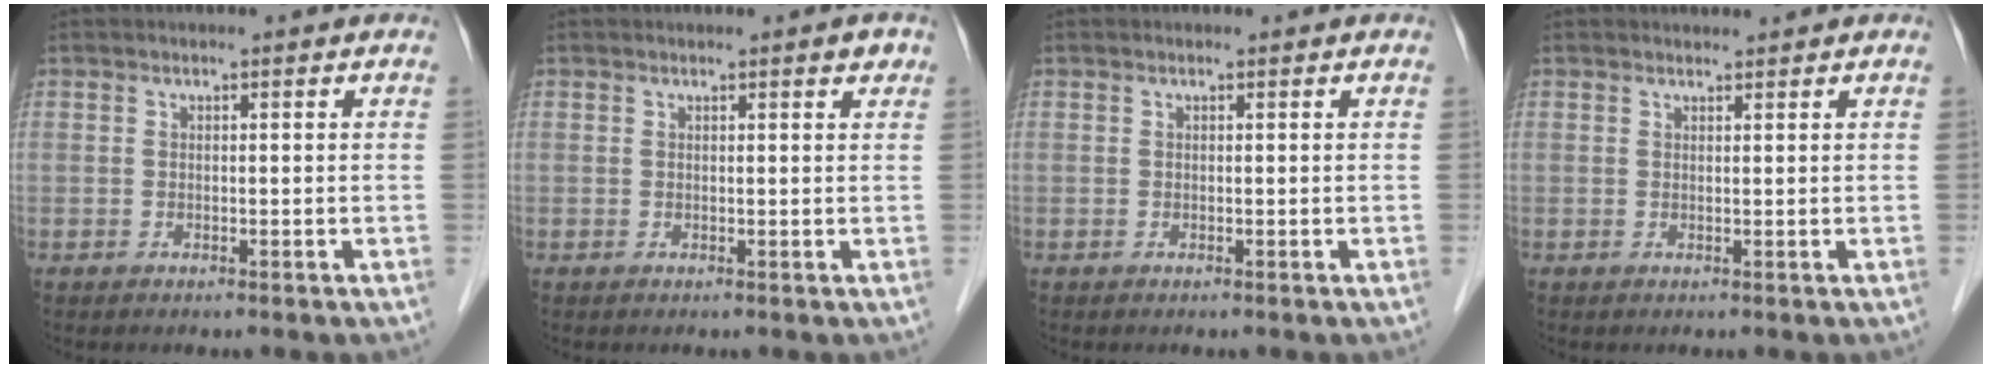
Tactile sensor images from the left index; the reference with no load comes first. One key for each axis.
{"total": 1.1, "fx": 0.8, "fy": 0.3, "fz": 0.7, "tx": -0.008, "ty": -0.003, "tz": 0.009}
{"total": 0.0}
{"total": 0.8, "fx": 0.8, "fy": 0.0, "fz": -0.1, "tx": -0.008, "ty": 0.001, "tz": 0.015}